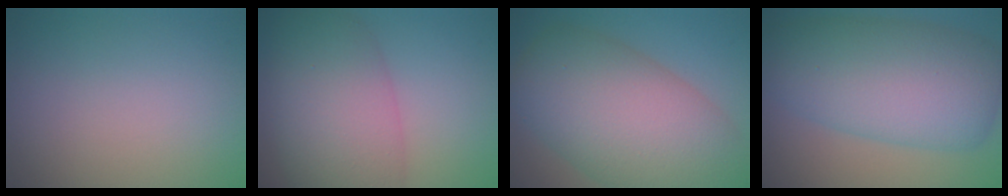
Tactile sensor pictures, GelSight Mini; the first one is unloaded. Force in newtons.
{"total": 8.5, "press": 8.5, "slide": 0.5}
{"total": 13.2, "press": 13.2, "slide": 0.5}
{"total": 9.9, "press": 9.9, "slide": 0.3}